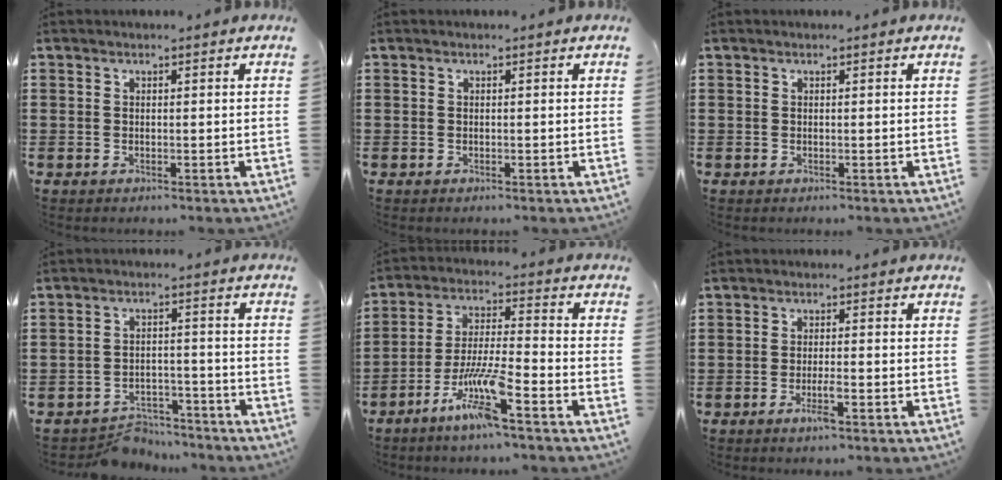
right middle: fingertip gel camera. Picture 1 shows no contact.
{"total": 0.0}
{"total": 0.0}
{"total": 4.8, "force": [-4.7, 0.9, 0.2], "torque": [-0.005, 0.010, -0.098]}
{"total": 9.5, "force": [-6.0, 0.8, 7.3], "torque": [-0.158, -0.011, -0.118]}
{"total": 3.1, "force": [-1.6, 0.3, 2.6], "torque": [-0.050, -0.003, -0.031]}